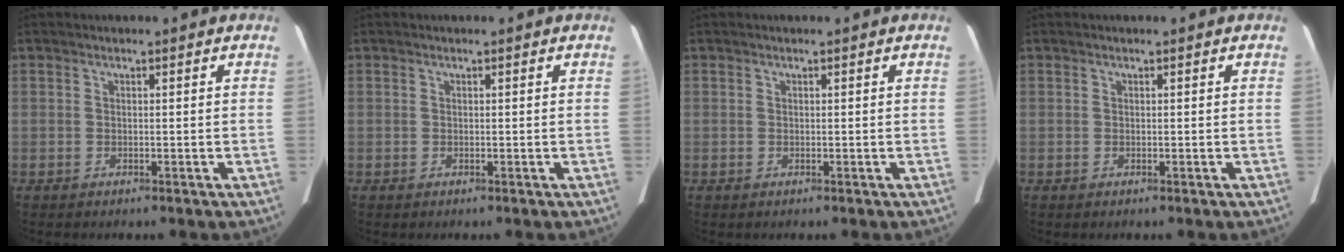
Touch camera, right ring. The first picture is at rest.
{"total": 0.0}
{"total": 0.0}
{"total": 0.0}